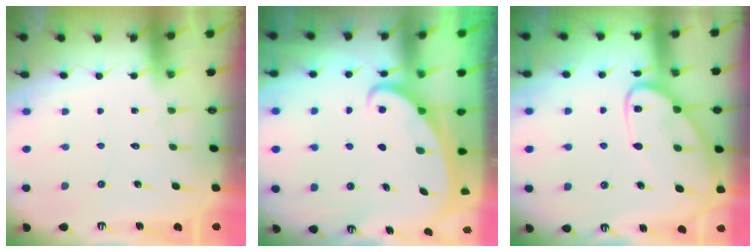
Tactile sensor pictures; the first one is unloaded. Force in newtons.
{"total": 2.2, "press": 2.1, "slide": 0.3}
{"total": 12.1, "press": 12.0, "slide": 1.2}